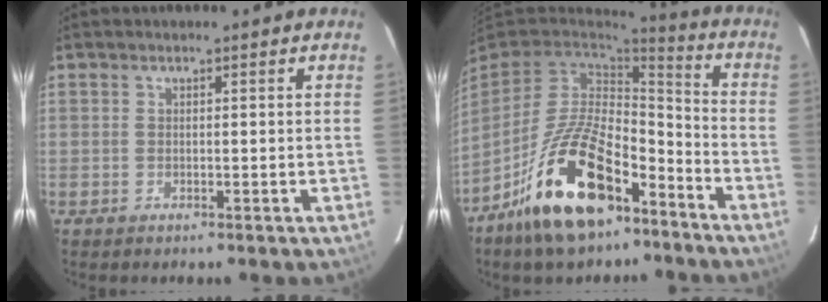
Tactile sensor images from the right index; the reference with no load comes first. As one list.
[{"total": 20.6, "force": [-12.1, 9.4, 13.8], "torque": [-0.269, 0.001, -0.206]}]